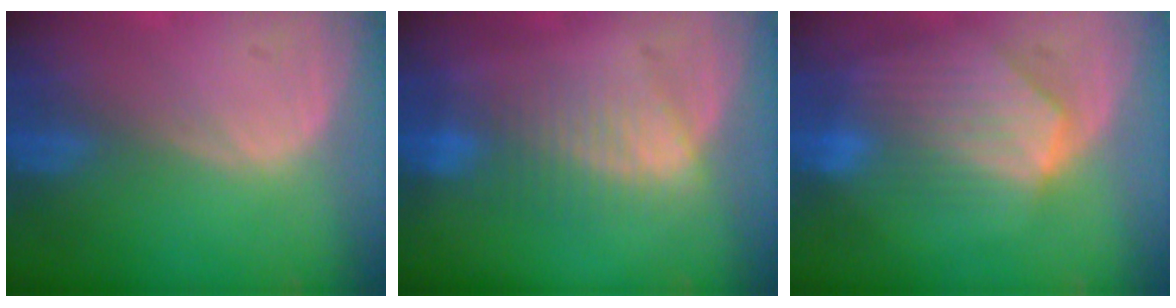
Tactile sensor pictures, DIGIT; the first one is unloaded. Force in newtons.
{"total": 6.9, "press": 6.3, "slide": 2.7}
{"total": 8.8, "press": 7.9, "slide": 3.9}